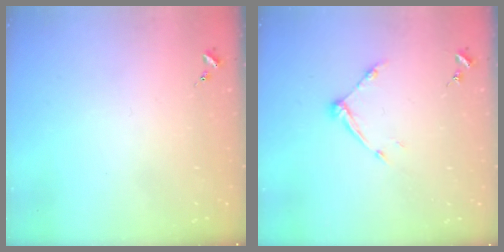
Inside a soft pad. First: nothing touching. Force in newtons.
{"total": 8.4, "press": 8.4, "slide": 0.5}